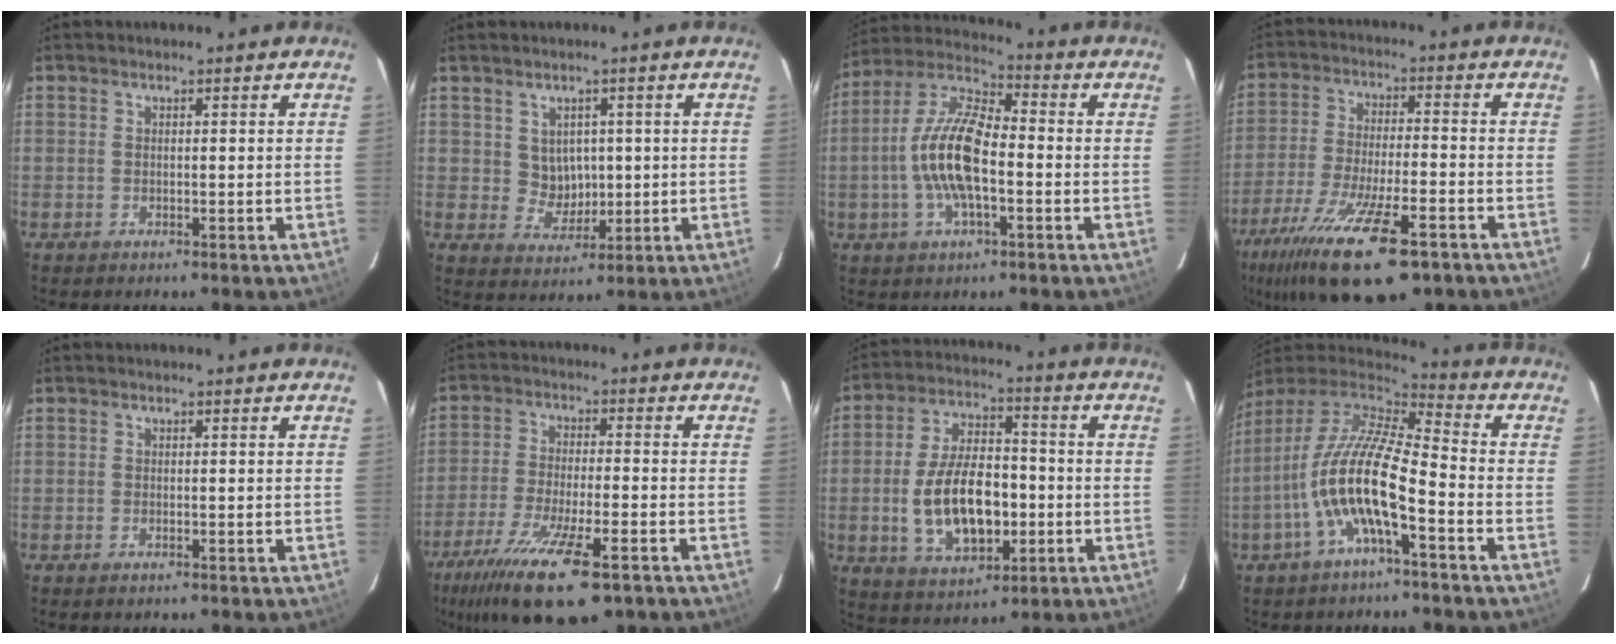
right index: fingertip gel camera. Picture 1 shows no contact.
{"total": 4.9, "force": [1.0, 4.5, 1.7], "torque": [-0.029, 0.007, 0.028]}
{"total": 13.8, "force": [-2.4, 5.4, 12.4], "torque": [-0.255, 0.009, -0.050]}
{"total": 20.2, "force": [-12.7, 5.7, 14.6], "torque": [-0.289, -0.061, -0.218]}
{"total": 0.6, "force": [-0.5, 0.2, 0.4], "torque": [-0.007, -0.001, -0.009]}
{"total": 18.0, "force": [-11.3, 4.6, 13.3], "torque": [-0.267, -0.060, -0.198]}
{"total": 15.1, "force": [-2.9, 7.9, 12.5], "torque": [-0.248, 0.007, -0.036]}
{"total": 15.2, "force": [-5.3, 3.4, 13.9], "torque": [-0.261, -0.006, -0.106]}